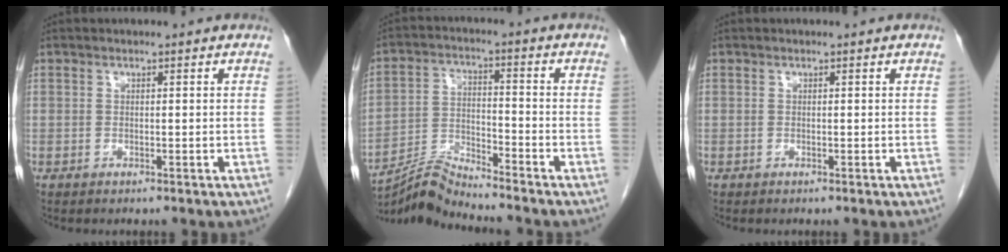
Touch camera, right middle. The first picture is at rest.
{"total": 6.8, "force": [-6.6, -1.5, 0.3], "torque": [-0.018, -0.001, -0.124]}
{"total": 0.0}